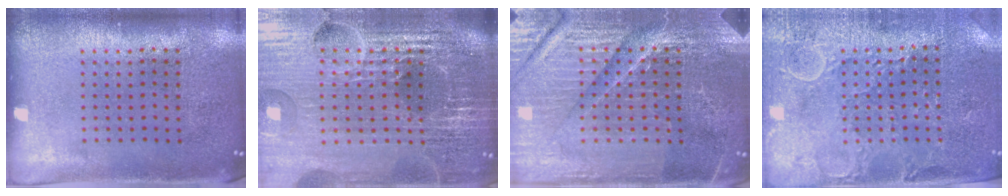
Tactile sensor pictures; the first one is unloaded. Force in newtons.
{"total": 6.7, "press": 5.9, "slide": 3.3}
{"total": 4.8, "press": 4.5, "slide": 1.6}
{"total": 2.9, "press": 2.9, "slide": 0.4}